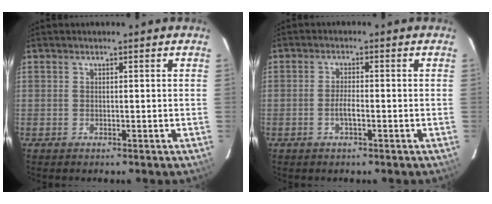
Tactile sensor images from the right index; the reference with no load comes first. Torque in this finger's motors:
{"motor_torque": [0.75, -0.25, 0.40, 0.09]}